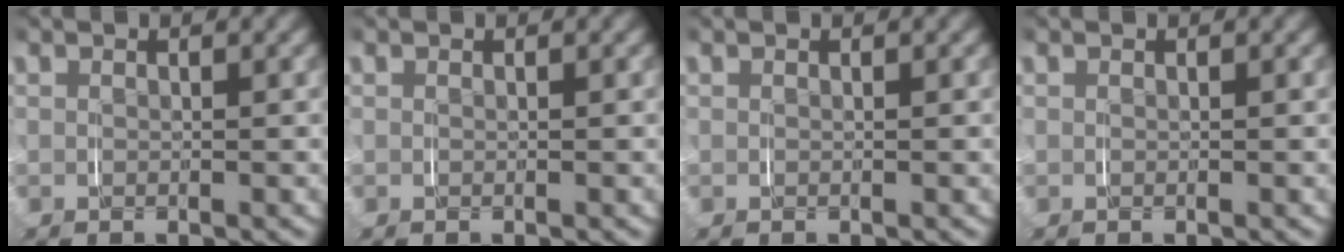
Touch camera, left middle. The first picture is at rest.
{"total": 0.0}
{"total": 0.0}
{"total": 0.0}